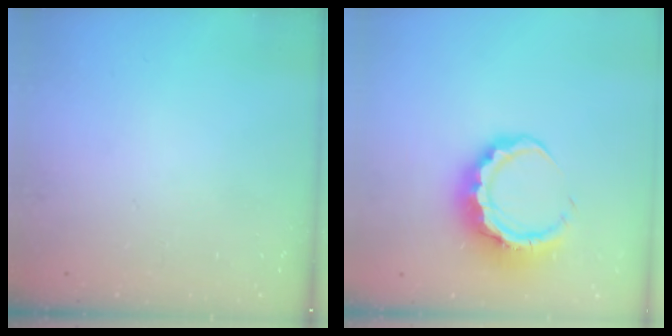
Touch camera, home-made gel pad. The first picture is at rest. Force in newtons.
{"total": 9.7, "press": 9.5, "slide": 1.9}